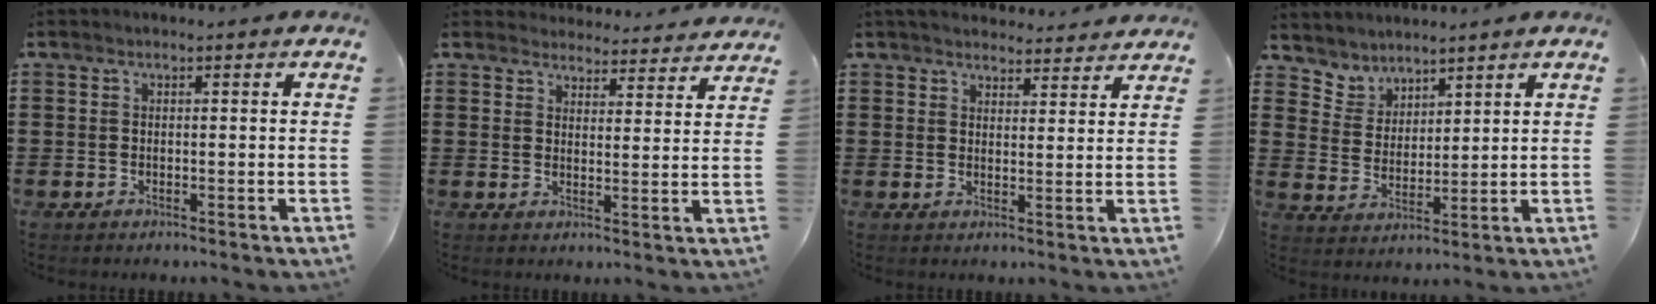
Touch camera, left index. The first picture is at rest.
{"total": 4.1, "force": [4.1, 0.2, 0.0], "torque": [-0.007, -0.024, 0.072]}
{"total": 3.5, "force": [3.5, 0.2, -0.1], "torque": [-0.010, -0.016, 0.064]}
{"total": 4.2, "force": [3.8, 1.9, -0.3], "torque": [-0.016, -0.010, 0.070]}